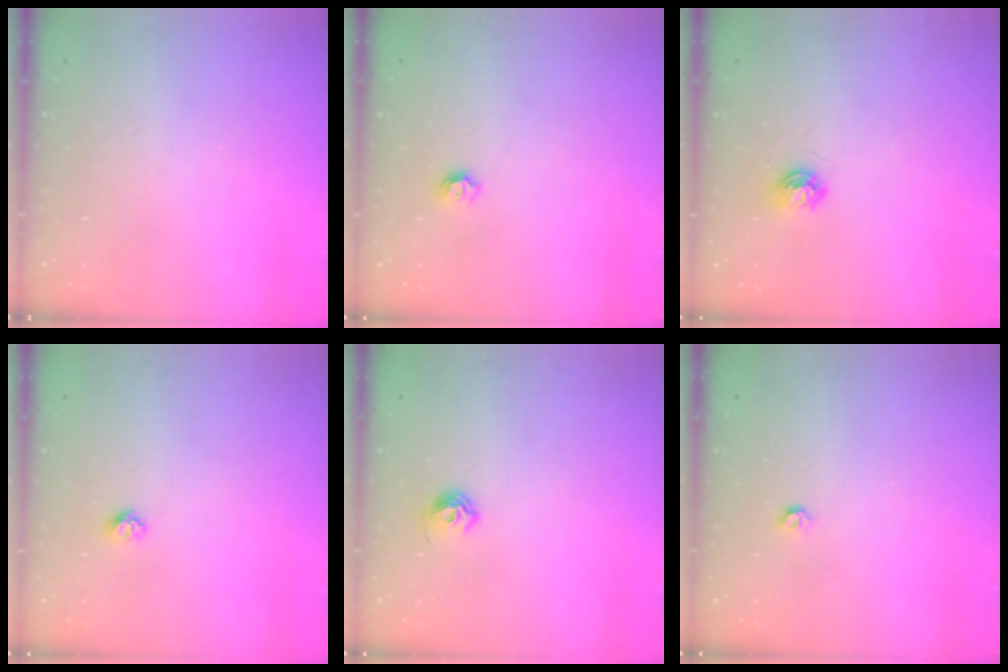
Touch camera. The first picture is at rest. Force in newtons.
{"total": 5.5, "press": 5.5, "slide": 0.5}
{"total": 5.2, "press": 5.2, "slide": 0.5}
{"total": 4.5, "press": 4.4, "slide": 0.5}
{"total": 6.1, "press": 6.0, "slide": 1.1}
{"total": 3.6, "press": 3.6, "slide": 0.7}